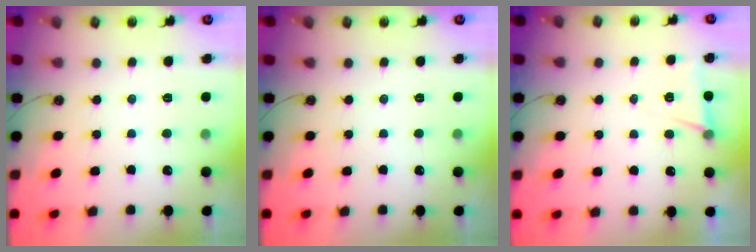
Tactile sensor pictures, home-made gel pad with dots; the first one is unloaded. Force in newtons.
{"total": 0.0}
{"total": 5.7, "press": 3.5, "slide": 4.5}